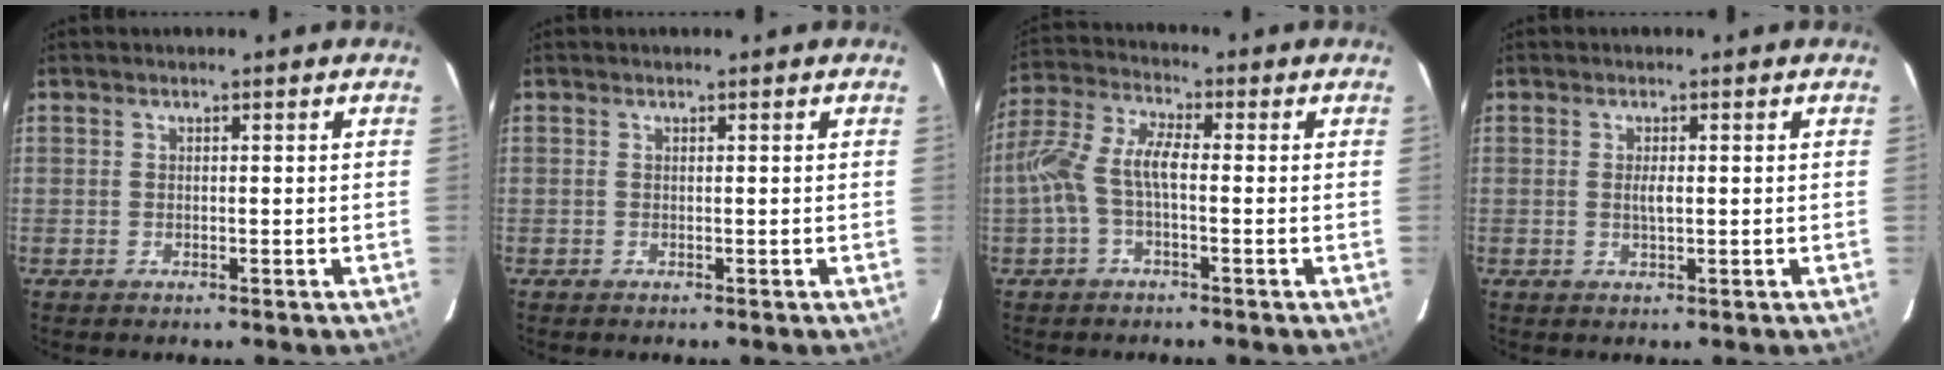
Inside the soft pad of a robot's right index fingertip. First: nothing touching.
{"total": 0.0}
{"total": 8.2, "force": [-1.3, 3.0, 7.5], "torque": [-0.172, 0.018, -0.029]}
{"total": 1.8, "force": [0.1, 0.5, 1.7], "torque": [-0.032, -0.001, 0.001]}